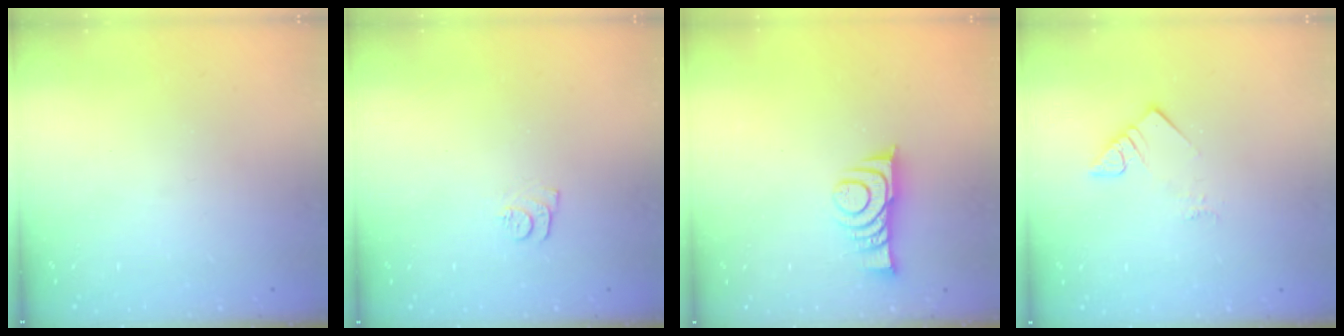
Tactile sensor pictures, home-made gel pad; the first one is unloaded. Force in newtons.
{"total": 5.2, "press": 5.2, "slide": 0.7}
{"total": 9.0, "press": 9.0, "slide": 0.7}
{"total": 4.7, "press": 4.7, "slide": 0.4}